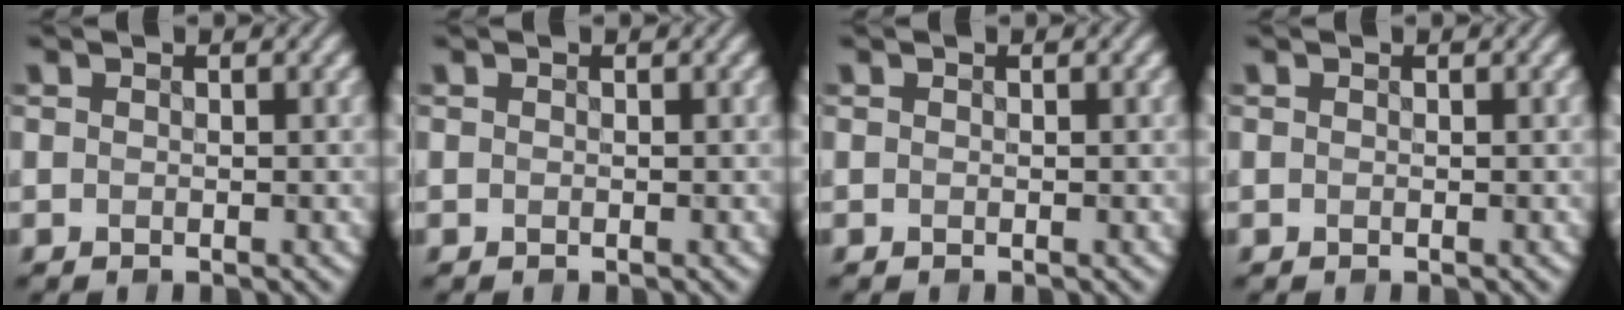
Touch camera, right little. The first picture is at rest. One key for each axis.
{"total": 0.0}
{"total": 0.0}
{"total": 0.0}